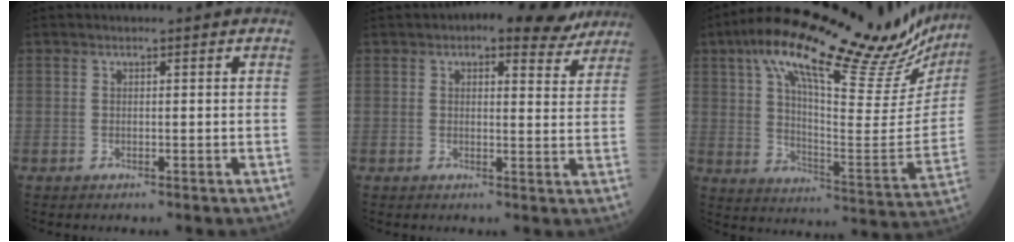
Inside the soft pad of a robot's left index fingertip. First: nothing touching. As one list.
[{"total": 8.4, "force": [6.5, 3.1, 4.3], "torque": [-0.046, 0.010, 0.072]}, {"total": 30.3, "force": [23.1, 5.8, 18.6], "torque": [-0.292, -0.007, 0.315]}]